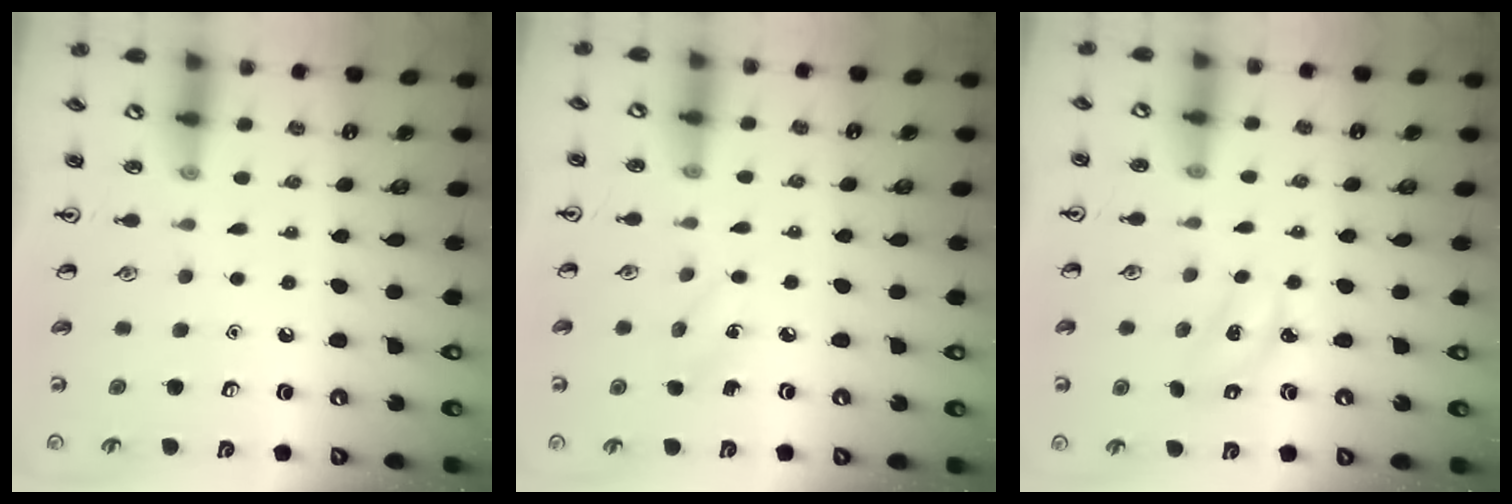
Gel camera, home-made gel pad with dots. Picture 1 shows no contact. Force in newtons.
{"total": 3.7, "press": 3.5, "slide": 1.2}
{"total": 2.2, "press": 2.1, "slide": 0.7}